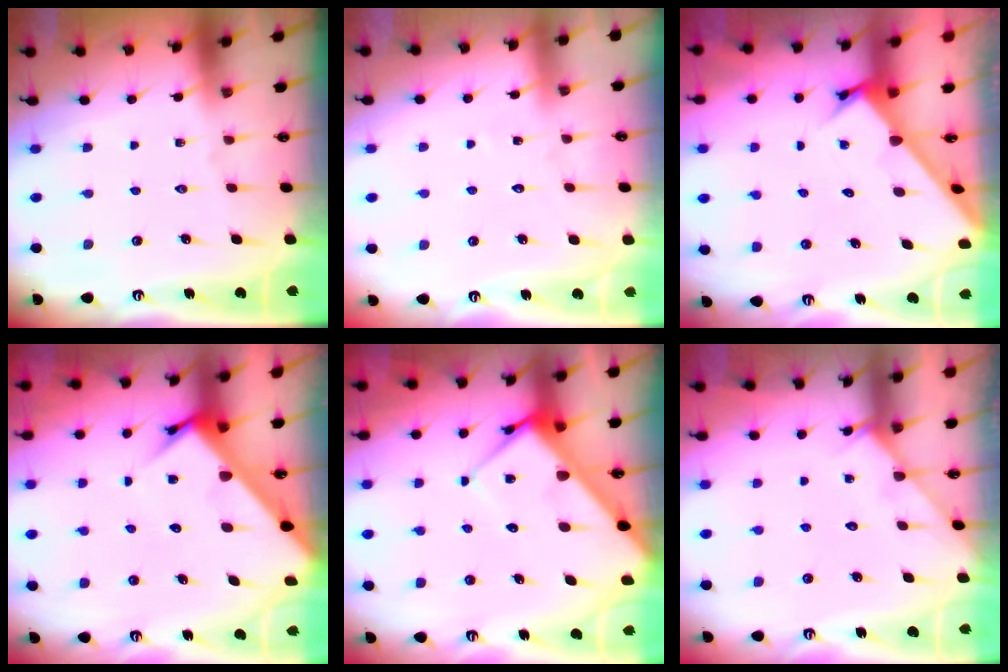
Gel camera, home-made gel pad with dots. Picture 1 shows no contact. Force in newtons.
{"total": 4.8, "press": 4.8, "slide": 0.5}
{"total": 2.8, "press": 2.8, "slide": 0.3}
{"total": 5.3, "press": 5.3, "slide": 0.3}
{"total": 7.3, "press": 7.3, "slide": 0.7}
{"total": 2.8, "press": 2.7, "slide": 0.4}